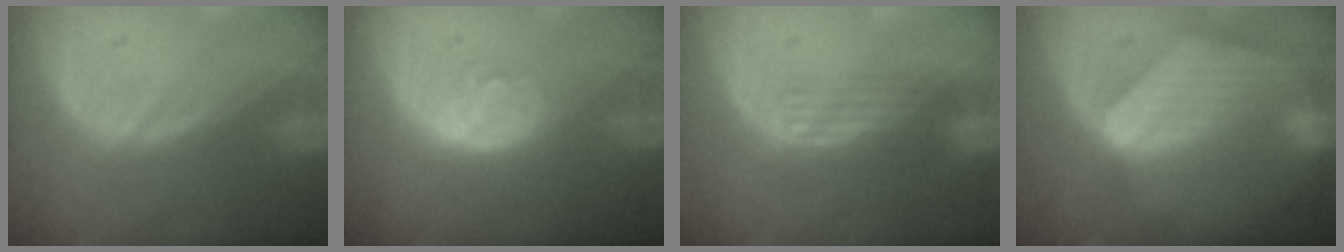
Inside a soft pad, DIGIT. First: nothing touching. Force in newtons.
{"total": 4.0, "press": 3.7, "slide": 1.7}
{"total": 2.9, "press": 2.7, "slide": 1.2}
{"total": 8.4, "press": 7.6, "slide": 3.5}